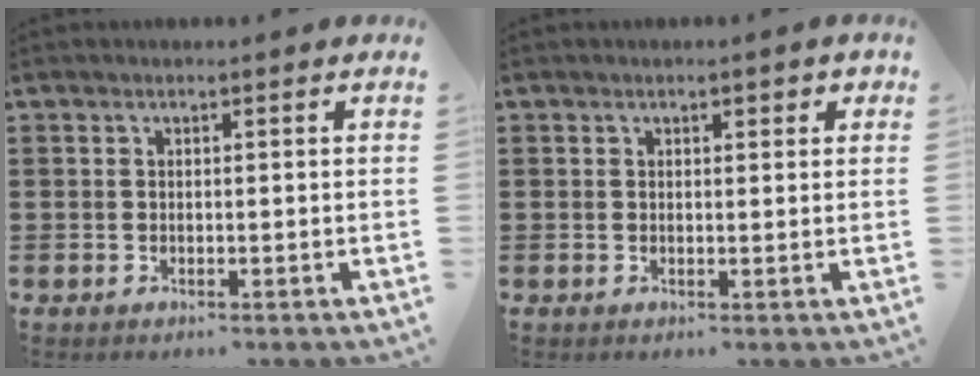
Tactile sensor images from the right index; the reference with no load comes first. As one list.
[{"total": 1.0, "force": [0.5, 0.6, 0.7], "torque": [-0.006, 0.003, 0.006]}]